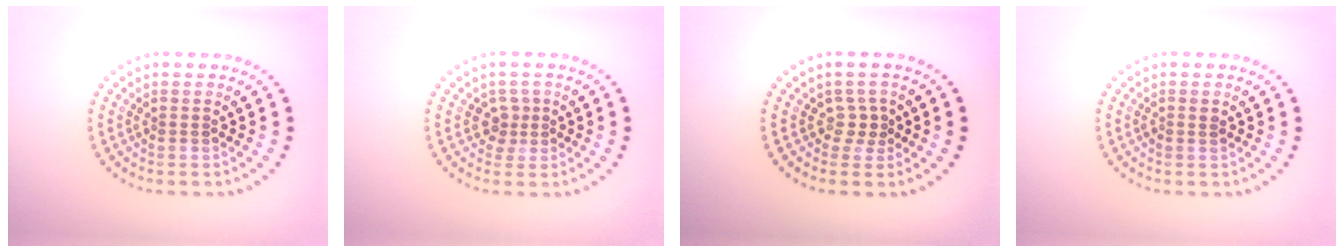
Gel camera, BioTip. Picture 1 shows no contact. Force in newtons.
{"total": 1.8, "press": 1.4, "slide": 1.2}
{"total": 1.4, "press": 1.0, "slide": 1.0}
{"total": 0.7, "press": 0.7, "slide": 0.1}